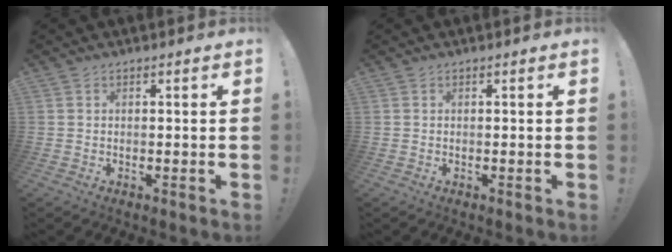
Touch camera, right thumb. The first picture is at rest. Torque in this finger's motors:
{"motor_torque": [-0.09, 0.09, 0.18, 0.05, -0.02]}